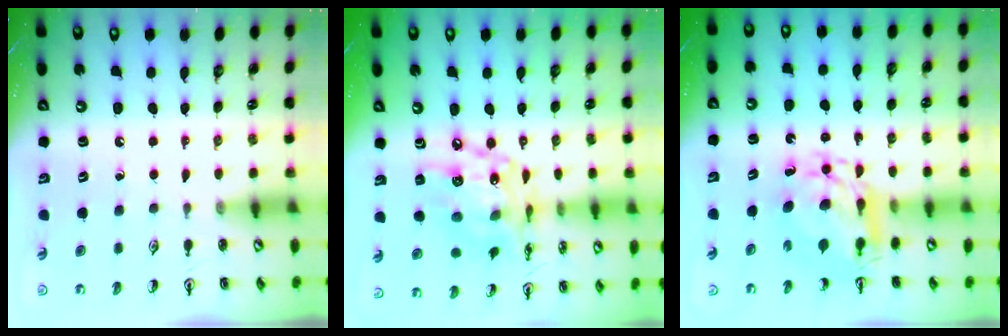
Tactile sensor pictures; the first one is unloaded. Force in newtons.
{"total": 17.9, "press": 17.9, "slide": 1.3}
{"total": 10.8, "press": 10.8, "slide": 1.1}